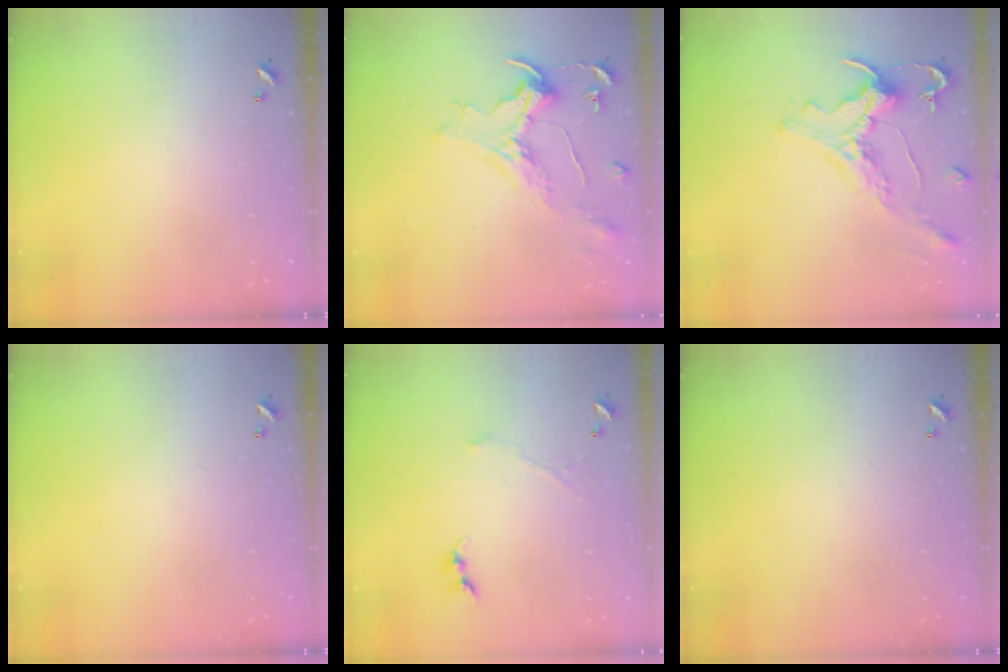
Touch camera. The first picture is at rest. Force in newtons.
{"total": 1.6, "press": 1.4, "slide": 0.7}
{"total": 0.7, "press": 0.1, "slide": 0.7}
{"total": 0.0}
{"total": 1.0, "press": 0.9, "slide": 0.4}
{"total": 0.0}